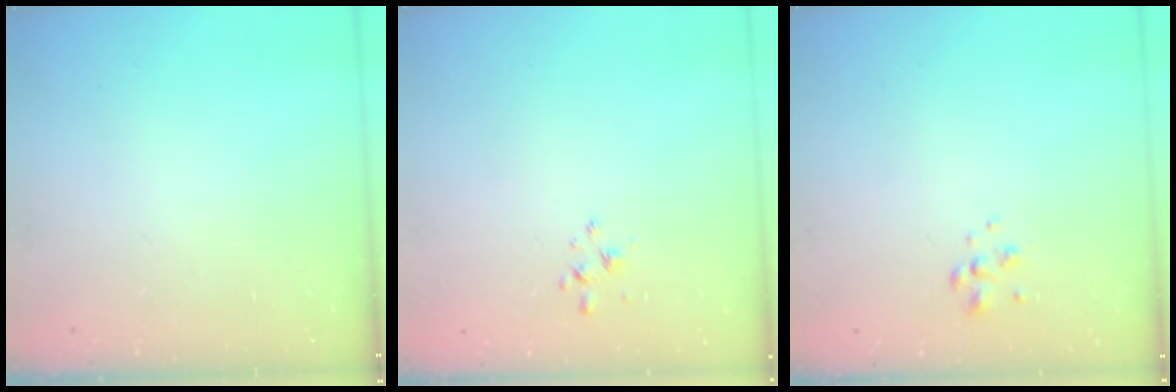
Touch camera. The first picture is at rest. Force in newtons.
{"total": 2.1, "press": 1.9, "slide": 0.8}
{"total": 1.8, "press": 1.7, "slide": 0.5}